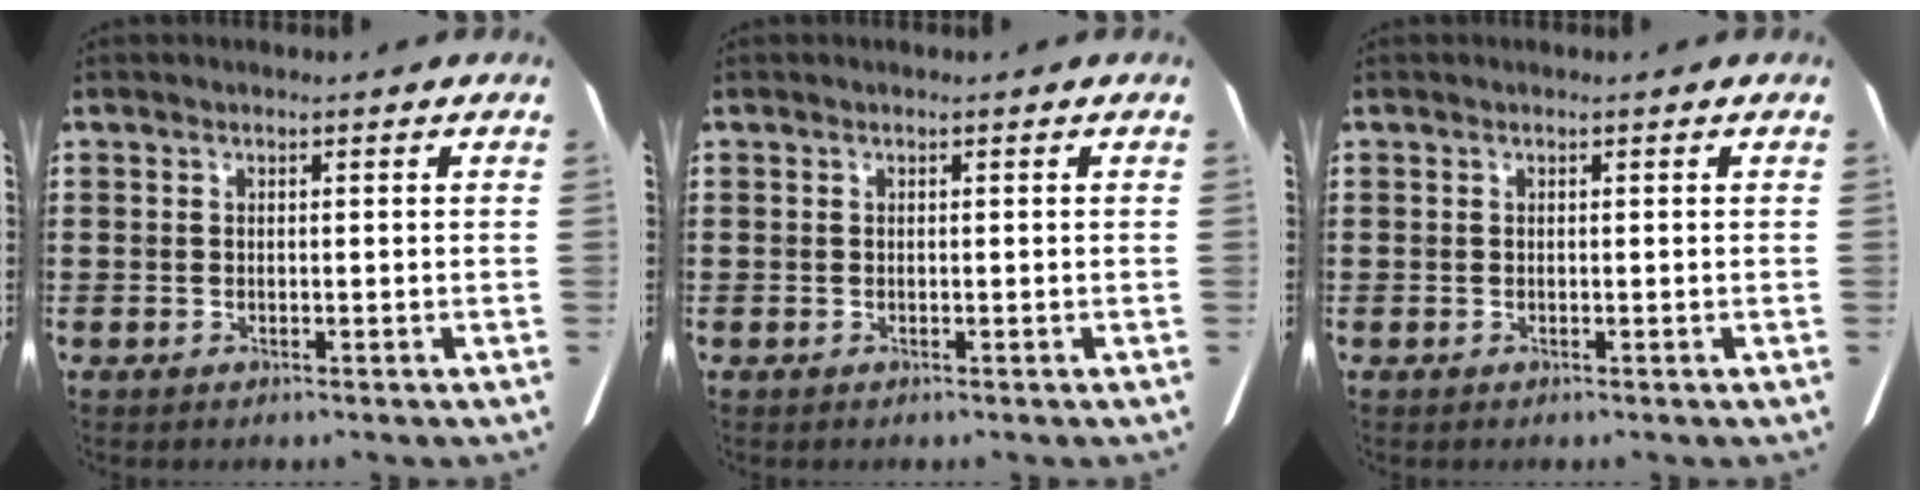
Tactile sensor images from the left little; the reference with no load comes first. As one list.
[{"total": 0.0}, {"total": 0.0}]